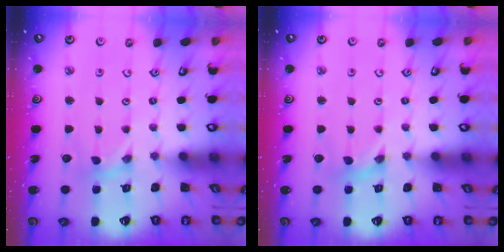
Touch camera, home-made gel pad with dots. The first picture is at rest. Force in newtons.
{"total": 0.0}